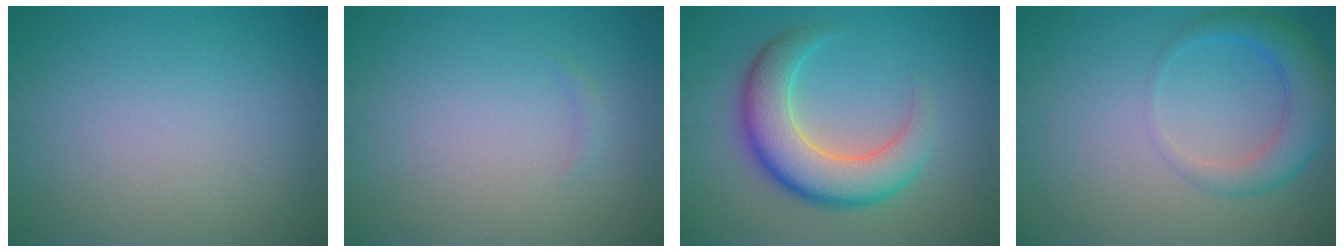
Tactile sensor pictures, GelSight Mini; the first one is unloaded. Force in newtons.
{"total": 0.5, "press": 0.5, "slide": 0.1}
{"total": 7.3, "press": 7.3, "slide": 0.4}
{"total": 4.0, "press": 3.9, "slide": 0.3}